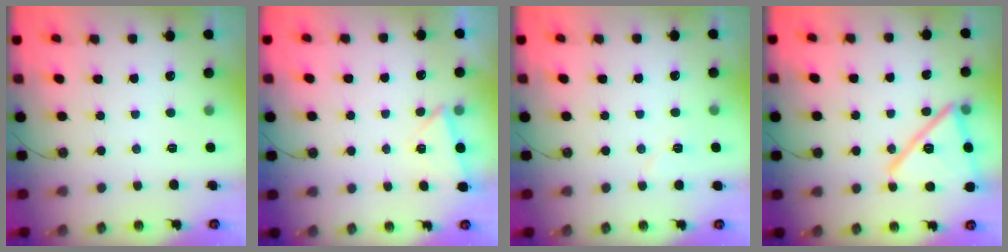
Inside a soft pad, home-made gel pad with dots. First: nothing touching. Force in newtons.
{"total": 2.7, "press": 2.5, "slide": 1.1}
{"total": 5.9, "press": 5.4, "slide": 2.4}
{"total": 19.0, "press": 19.0, "slide": 0.6}